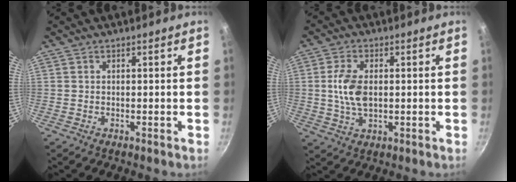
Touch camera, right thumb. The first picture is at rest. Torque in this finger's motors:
{"motor_torque": [0.98, 1.26, 0.86, 0.11, 0.09]}